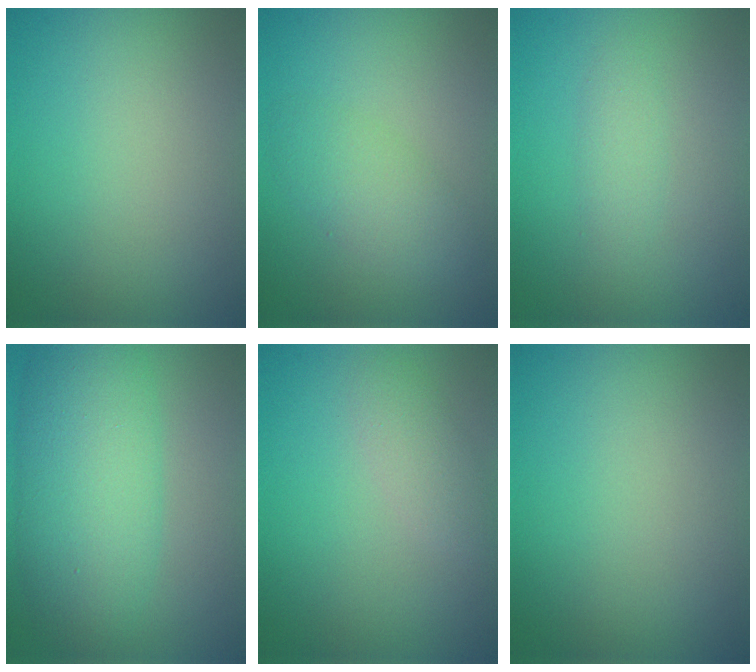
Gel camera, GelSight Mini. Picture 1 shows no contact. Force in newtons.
{"total": 2.9, "press": 2.9, "slide": 0.2}
{"total": 1.5, "press": 1.5, "slide": 0.1}
{"total": 7.6, "press": 7.6, "slide": 0.1}
{"total": 1.6, "press": 1.6, "slide": 0.1}
{"total": 0.0}